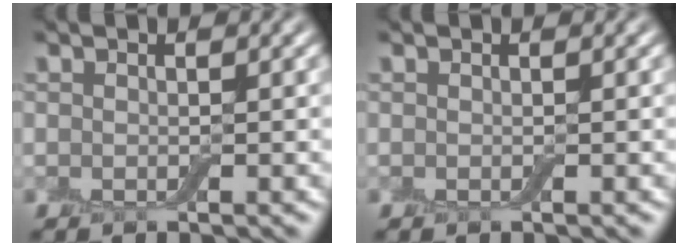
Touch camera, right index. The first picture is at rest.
{"total": 0.0}